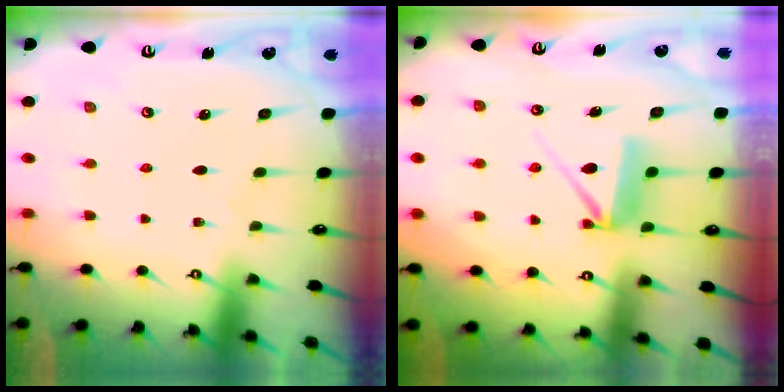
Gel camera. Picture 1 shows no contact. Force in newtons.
{"total": 7.5, "press": 7.5, "slide": 0.5}